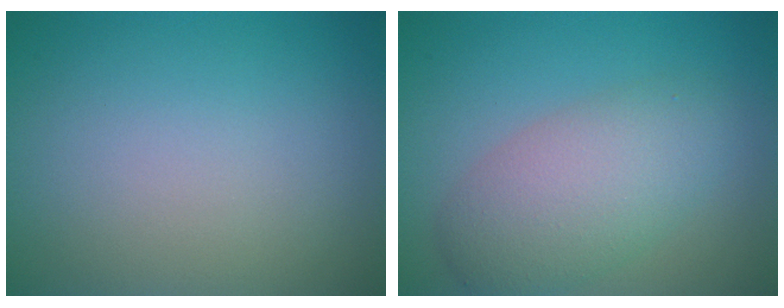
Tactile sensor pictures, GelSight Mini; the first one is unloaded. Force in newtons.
{"total": 5.4, "press": 5.4, "slide": 0.3}